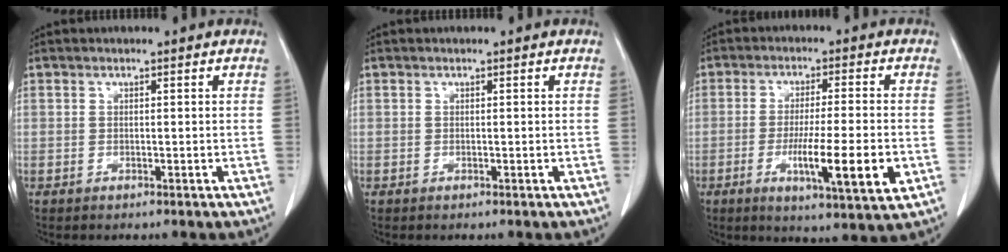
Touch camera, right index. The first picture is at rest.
{"total": 0.0}
{"total": 11.4, "force": [-3.1, 0.5, 10.9], "torque": [-0.176, -0.026, -0.051]}